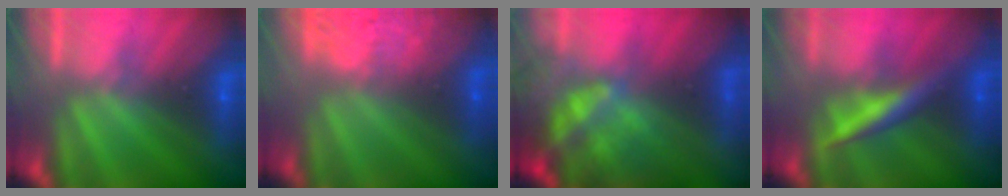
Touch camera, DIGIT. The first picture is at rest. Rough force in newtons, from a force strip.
{"total": 7.2}
{"total": 10.4}
{"total": 2.9}